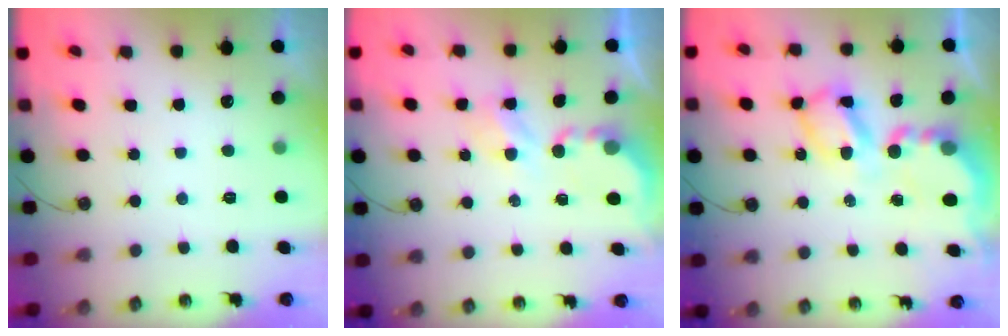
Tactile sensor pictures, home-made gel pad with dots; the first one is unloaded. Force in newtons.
{"total": 4.0, "press": 4.0, "slide": 0.1}
{"total": 10.8, "press": 10.7, "slide": 0.8}